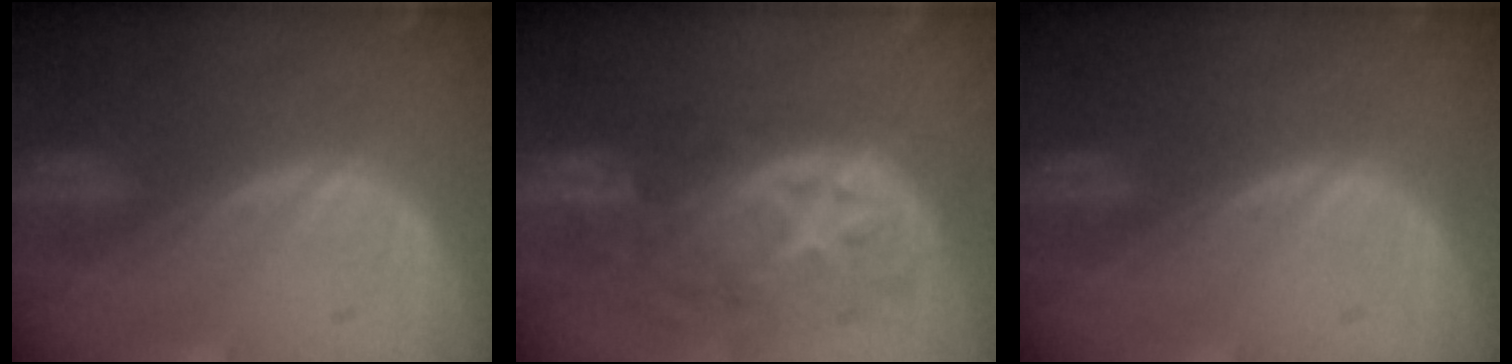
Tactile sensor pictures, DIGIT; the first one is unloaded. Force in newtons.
{"total": 11.2, "press": 9.8, "slide": 5.3}
{"total": 0.0}